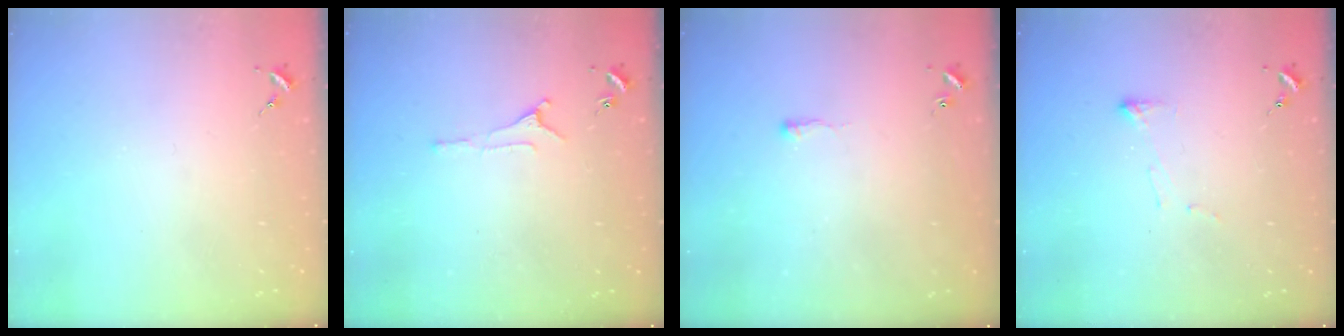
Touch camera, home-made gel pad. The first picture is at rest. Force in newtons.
{"total": 4.6, "press": 4.6, "slide": 0.3}
{"total": 2.1, "press": 2.1, "slide": 0.5}
{"total": 4.6, "press": 4.6, "slide": 0.4}